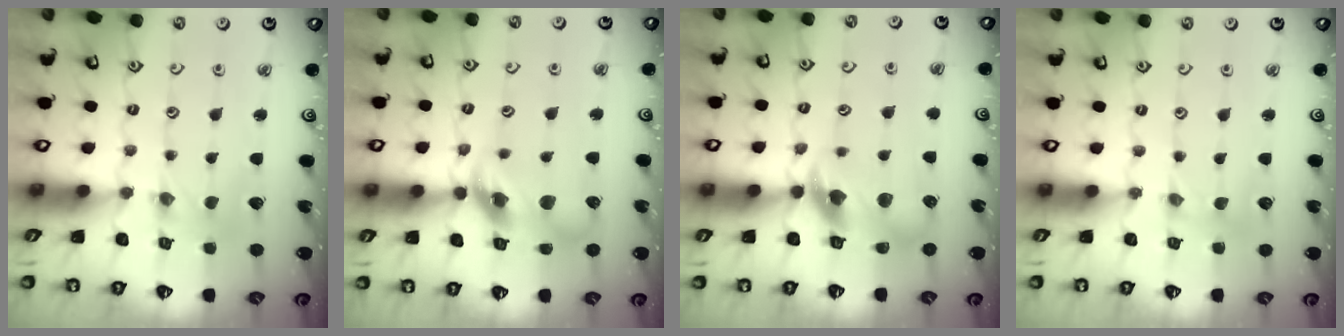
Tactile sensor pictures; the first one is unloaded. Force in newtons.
{"total": 14.3, "press": 14.2, "slide": 1.6}
{"total": 11.7, "press": 11.6, "slide": 1.8}
{"total": 0.6, "press": 0.6, "slide": 0.1}